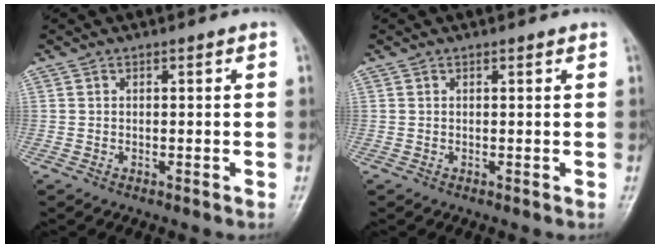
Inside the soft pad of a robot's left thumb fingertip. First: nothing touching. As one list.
[{"total": 0.5, "force": [0.5, 0.1, 0.2], "torque": [-0.005, -0.001, 0.005]}]